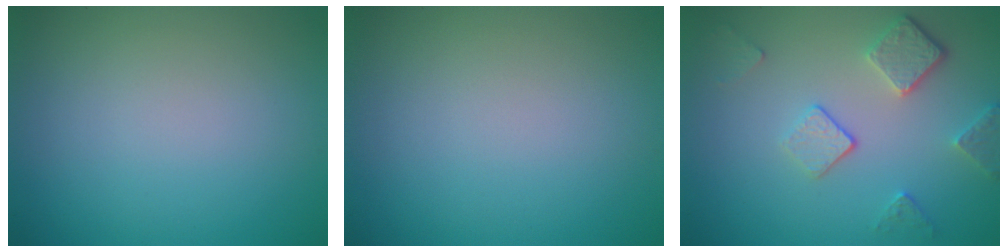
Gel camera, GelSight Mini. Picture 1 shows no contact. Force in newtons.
{"total": 0.0}
{"total": 3.8, "press": 2.9, "slide": 2.4}